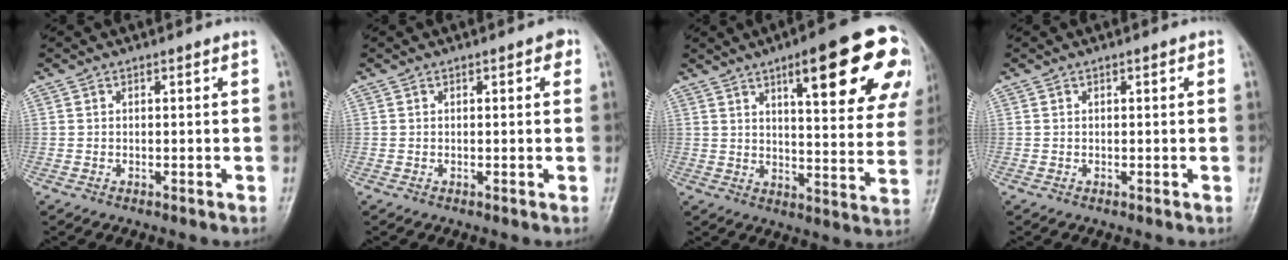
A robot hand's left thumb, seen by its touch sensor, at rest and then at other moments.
{"total": 1.8, "force": [0.7, 0.9, 1.5], "torque": [-0.011, 0.002, 0.005]}
{"total": 23.7, "force": [11.3, 6.3, 19.9], "torque": [-0.232, -0.027, 0.151]}
{"total": 0.8, "force": [0.3, 0.4, 0.7], "torque": [-0.007, 0.002, 0.003]}